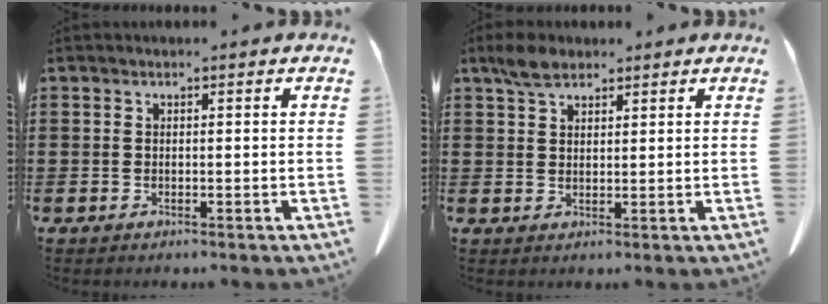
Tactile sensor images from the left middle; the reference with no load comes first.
{"total": 3.9, "force": [2.9, 1.7, 2.0], "torque": [-0.047, 0.006, 0.055]}